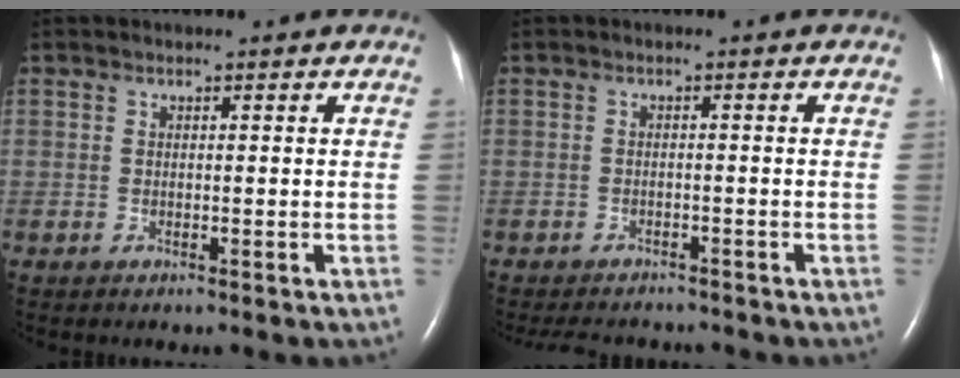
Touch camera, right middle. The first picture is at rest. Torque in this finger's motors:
{"motor_torque": [0.38, -0.37, 0.06, 0.01]}